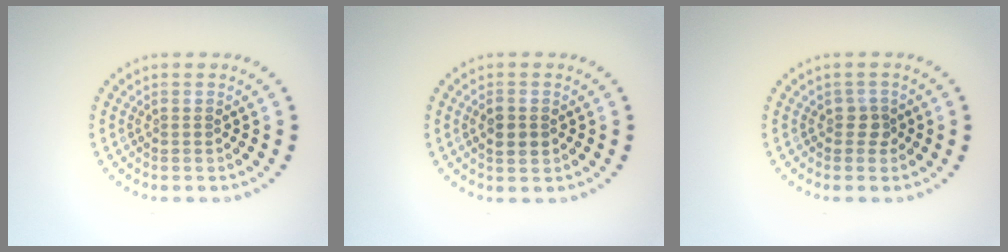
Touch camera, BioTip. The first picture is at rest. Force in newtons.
{"total": 1.9, "press": 1.9, "slide": 0.2}
{"total": 1.2, "press": 1.0, "slide": 0.6}